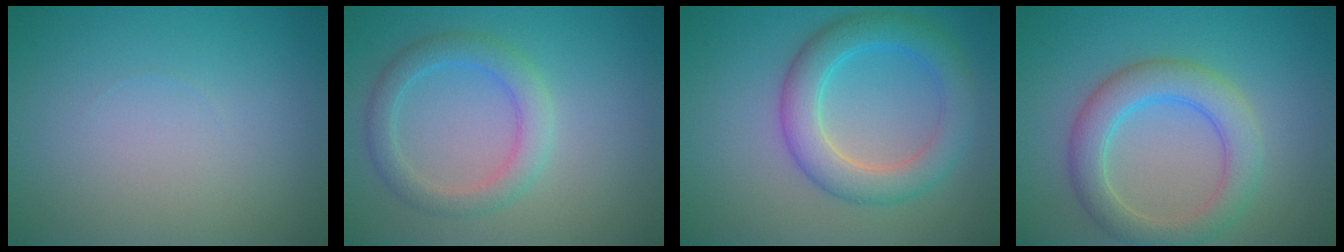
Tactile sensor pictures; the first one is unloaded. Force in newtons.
{"total": 3.1, "press": 3.1, "slide": 0.1}
{"total": 5.2, "press": 5.2, "slide": 0.2}
{"total": 4.9, "press": 4.9, "slide": 0.1}